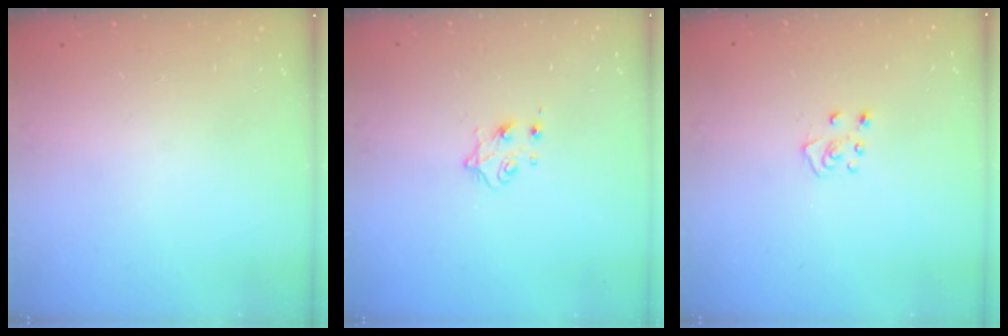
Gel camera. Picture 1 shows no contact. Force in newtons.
{"total": 5.2, "press": 5.2, "slide": 0.5}
{"total": 4.6, "press": 4.6, "slide": 0.5}